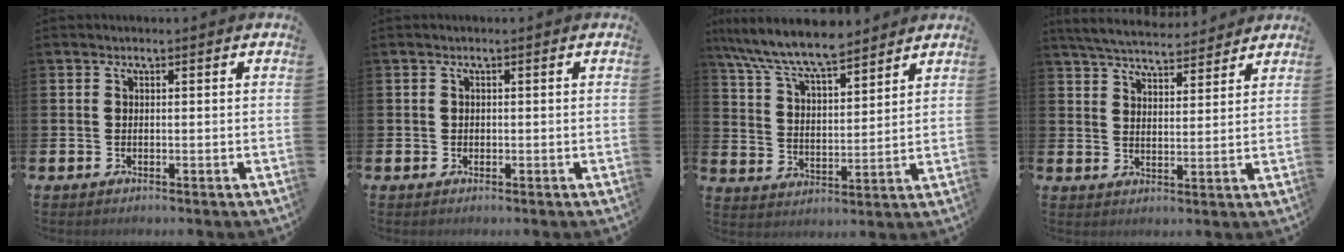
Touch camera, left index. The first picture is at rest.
{"total": 0.5, "force": [0.0, 0.5, 0.1], "torque": [0.004, 0.005, -0.002]}
{"total": 8.6, "force": [7.8, 1.4, 3.3], "torque": [-0.099, -0.039, 0.140]}
{"total": 5.4, "force": [5.3, 0.8, 0.8], "torque": [-0.032, -0.029, 0.094]}